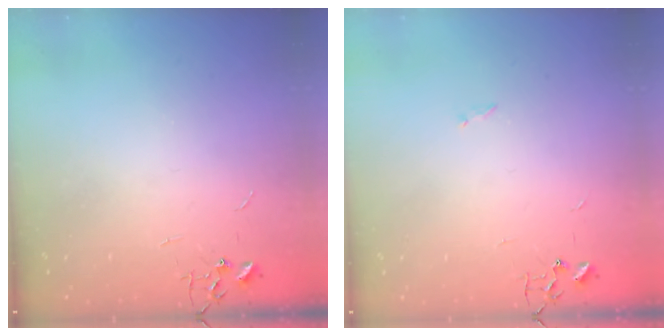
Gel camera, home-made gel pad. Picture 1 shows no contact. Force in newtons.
{"total": 0.9, "press": 0.9, "slide": 0.2}